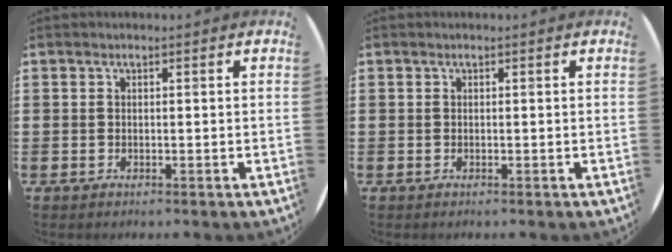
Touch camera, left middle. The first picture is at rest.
{"total": 0.0}